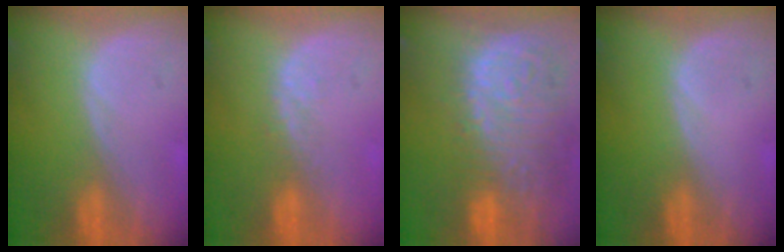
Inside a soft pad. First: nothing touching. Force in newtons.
{"total": 2.2, "press": 1.6, "slide": 1.5}
{"total": 15.0, "press": 12.4, "slide": 8.4}
{"total": 0.0}